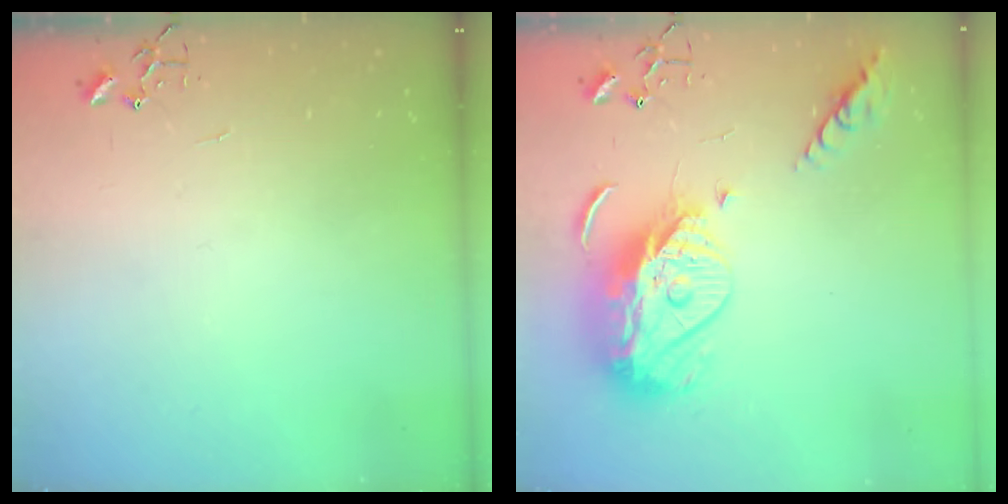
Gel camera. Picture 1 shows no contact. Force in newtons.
{"total": 17.5, "press": 17.4, "slide": 1.6}